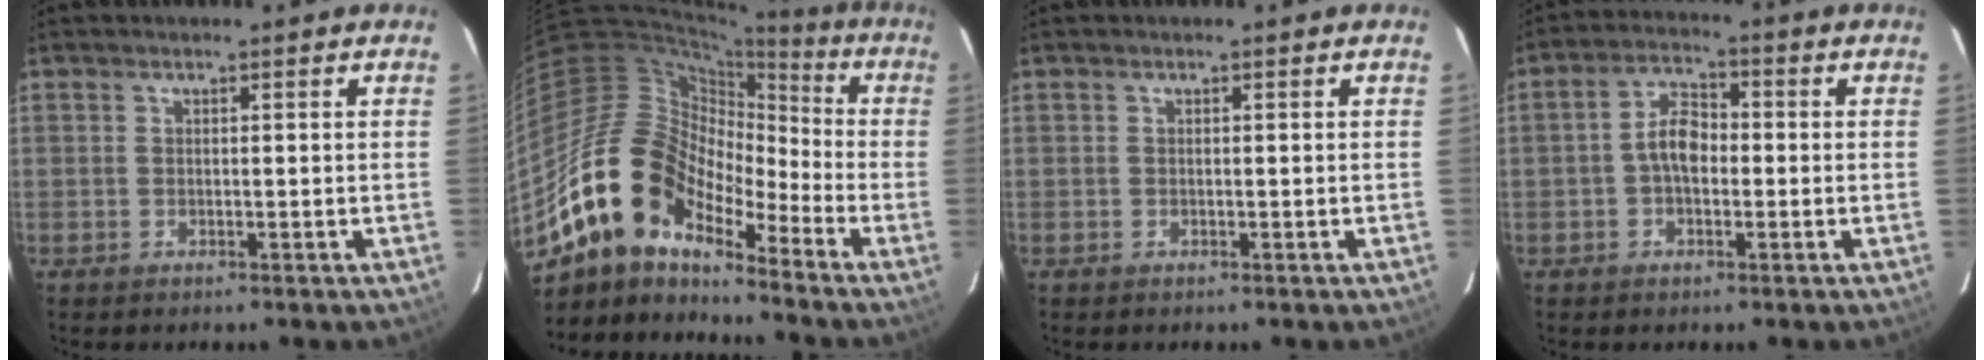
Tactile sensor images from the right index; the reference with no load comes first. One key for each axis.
{"total": 16.2, "fx": -11.9, "fy": 7.7, "fz": 8.0, "tx": -0.138, "ty": 0.008, "tz": -0.237}
{"total": 0.0}
{"total": 5.5, "fx": -0.8, "fy": 3.3, "fz": 4.4, "tx": -0.084, "ty": 0.018, "tz": -0.015}